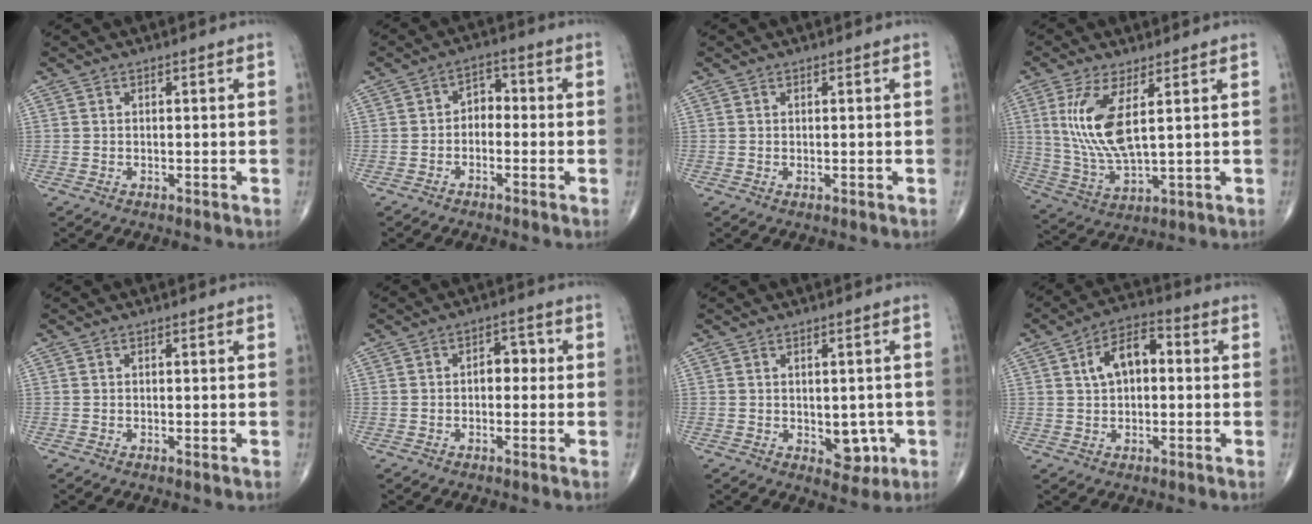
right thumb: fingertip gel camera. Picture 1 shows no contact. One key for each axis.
{"total": 3.8, "fx": -1.0, "fy": 2.7, "fz": 2.4, "tx": -0.020, "ty": 0.024, "tz": -0.029}
{"total": 0.0}
{"total": 11.8, "fx": 3.2, "fy": 3.8, "fz": 10.7, "tx": -0.239, "ty": -0.022, "tz": 0.075}
{"total": 0.0}
{"total": 3.9, "fx": 0.0, "fy": 2.6, "fz": 2.9, "tx": -0.020, "ty": 0.014, "tz": -0.007}
{"total": 5.5, "fx": -1.0, "fy": 3.5, "fz": 4.1, "tx": -0.021, "ty": -0.004, "tz": -0.005}
{"total": 11.1, "fx": 1.9, "fy": 6.5, "fz": 8.9, "tx": -0.141, "ty": 0.027, "tz": 0.022}